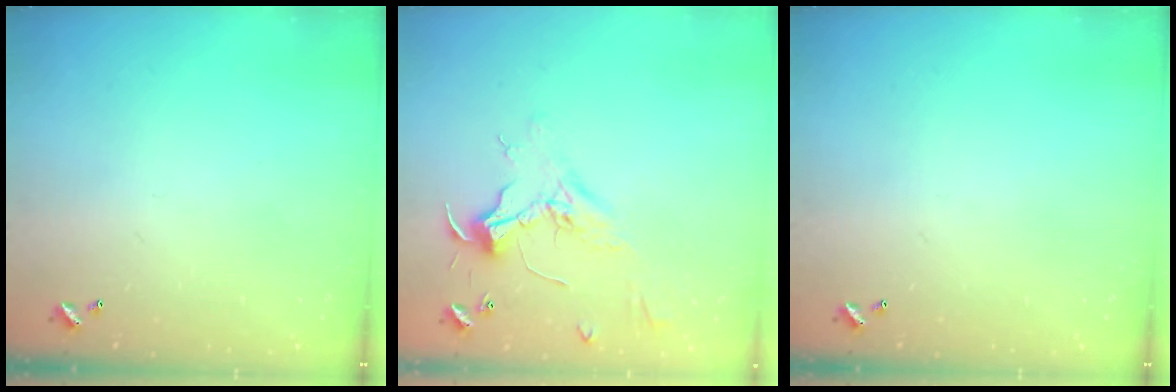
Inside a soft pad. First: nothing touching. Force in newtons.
{"total": 2.4, "press": 2.3, "slide": 0.8}
{"total": 0.0}